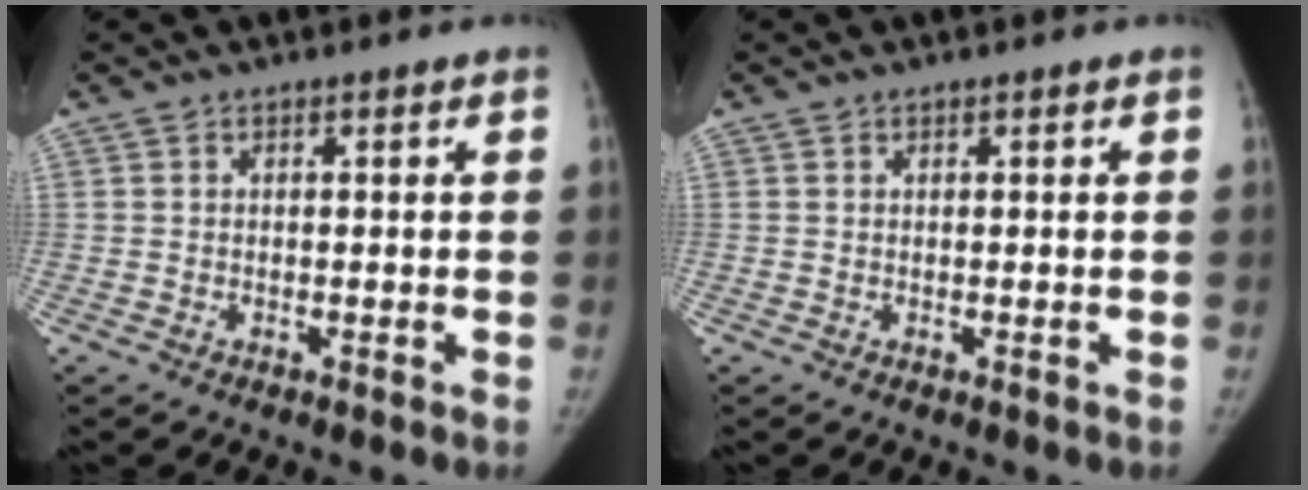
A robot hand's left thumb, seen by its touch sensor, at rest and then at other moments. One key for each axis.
{"total": 0.0}